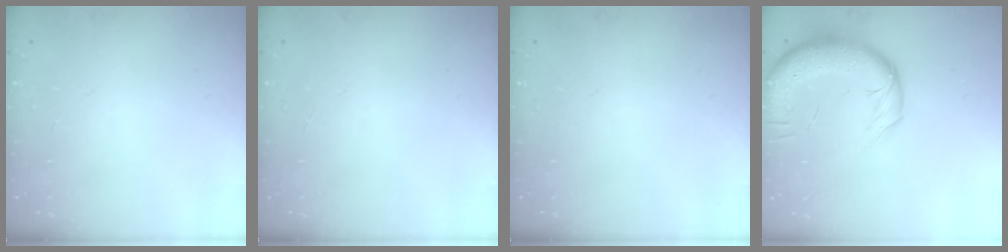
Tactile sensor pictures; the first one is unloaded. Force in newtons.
{"total": 0.0}
{"total": 0.0}
{"total": 13.9, "press": 13.4, "slide": 3.7}